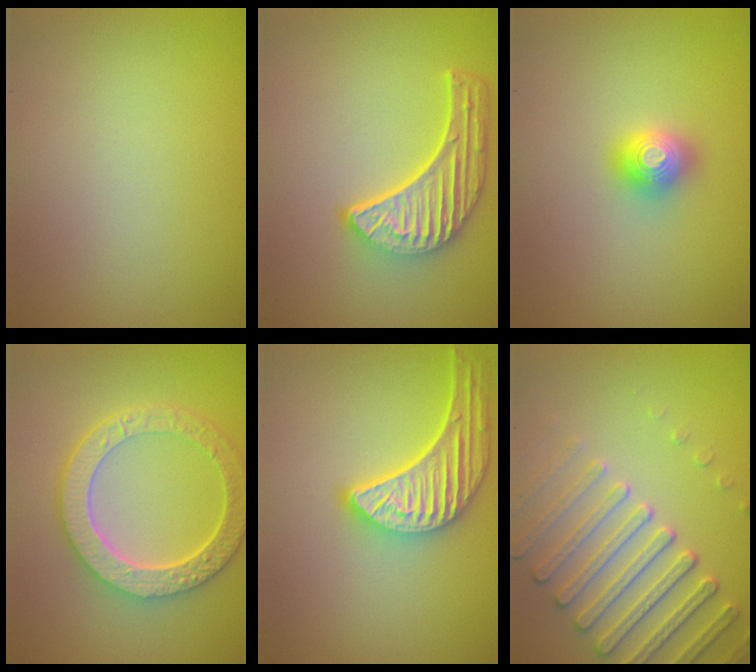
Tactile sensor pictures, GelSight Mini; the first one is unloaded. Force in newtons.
{"total": 5.7, "press": 4.3, "slide": 3.7}
{"total": 2.0, "press": 2.0, "slide": 0.2}
{"total": 6.4, "press": 4.9, "slide": 4.2}
{"total": 5.3, "press": 4.7, "slide": 2.5}
{"total": 4.9, "press": 4.7, "slide": 1.3}